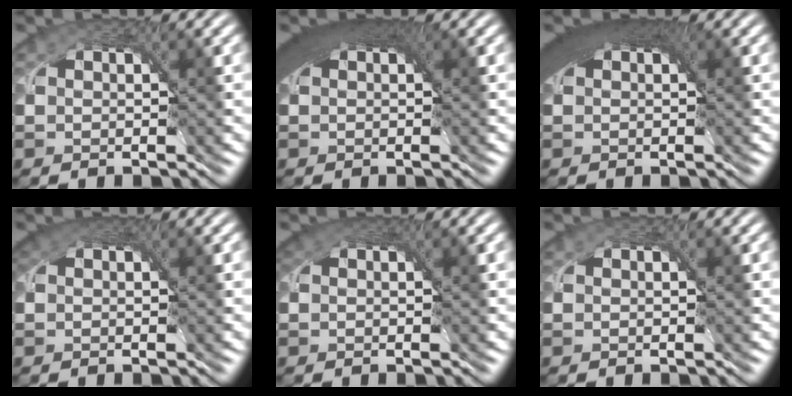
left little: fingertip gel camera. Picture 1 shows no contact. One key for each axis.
{"total": 7.3, "fx": 2.8, "fy": 3.6, "fz": 5.7, "tx": -0.090, "ty": 0.016, "tz": 0.030}
{"total": 7.4, "fx": 2.9, "fy": 3.7, "fz": 5.8, "tx": -0.091, "ty": 0.016, "tz": 0.031}
{"total": 2.4, "fx": 1.3, "fy": 1.5, "fz": 1.3, "tx": -0.026, "ty": 0.005, "tz": 0.014}
{"total": 2.0, "fx": 1.0, "fy": 1.3, "fz": 1.1, "tx": -0.021, "ty": 0.004, "tz": 0.011}
{"total": 0.0}